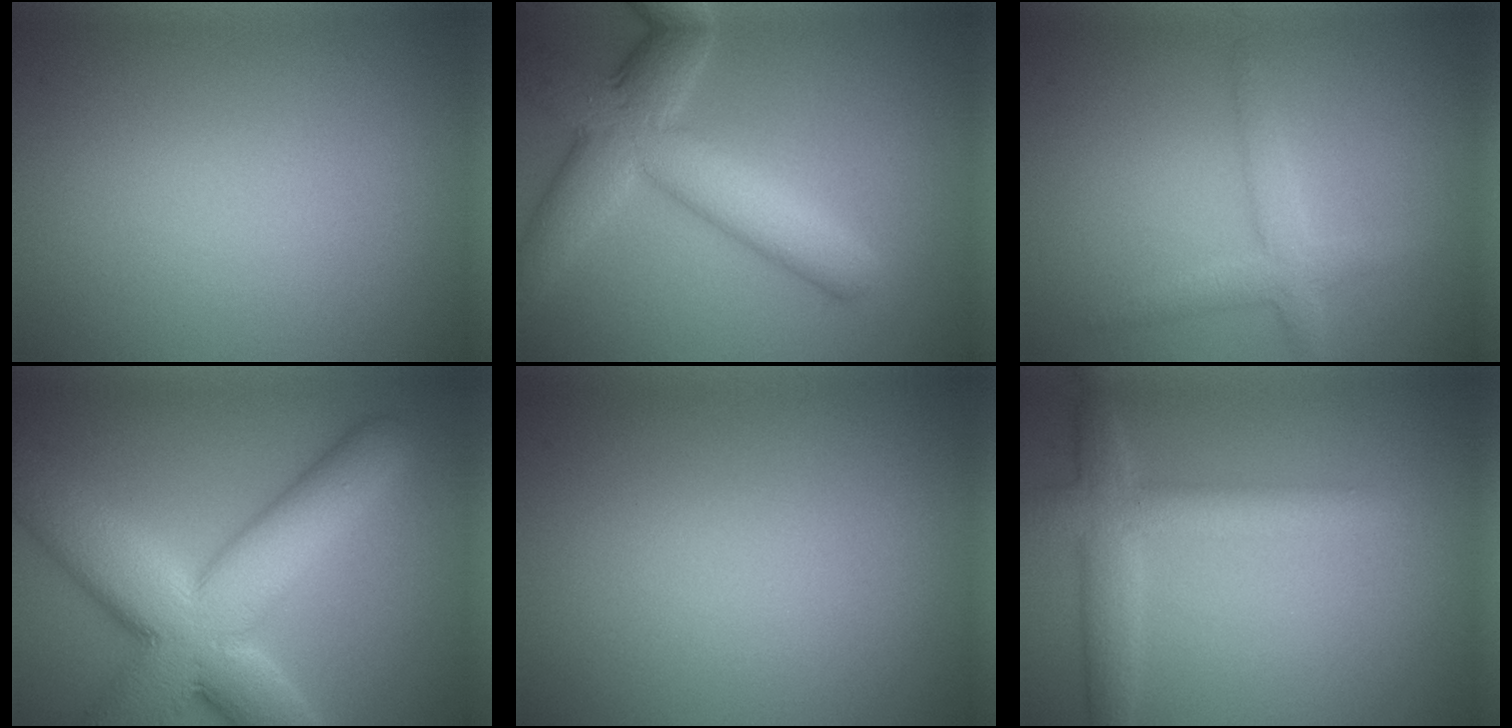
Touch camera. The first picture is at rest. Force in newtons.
{"total": 7.5, "press": 7.5, "slide": 0.2}
{"total": 2.5, "press": 2.5, "slide": 0.2}
{"total": 12.6, "press": 12.6, "slide": 1.1}
{"total": 0.0}
{"total": 2.9, "press": 2.9, "slide": 0.1}